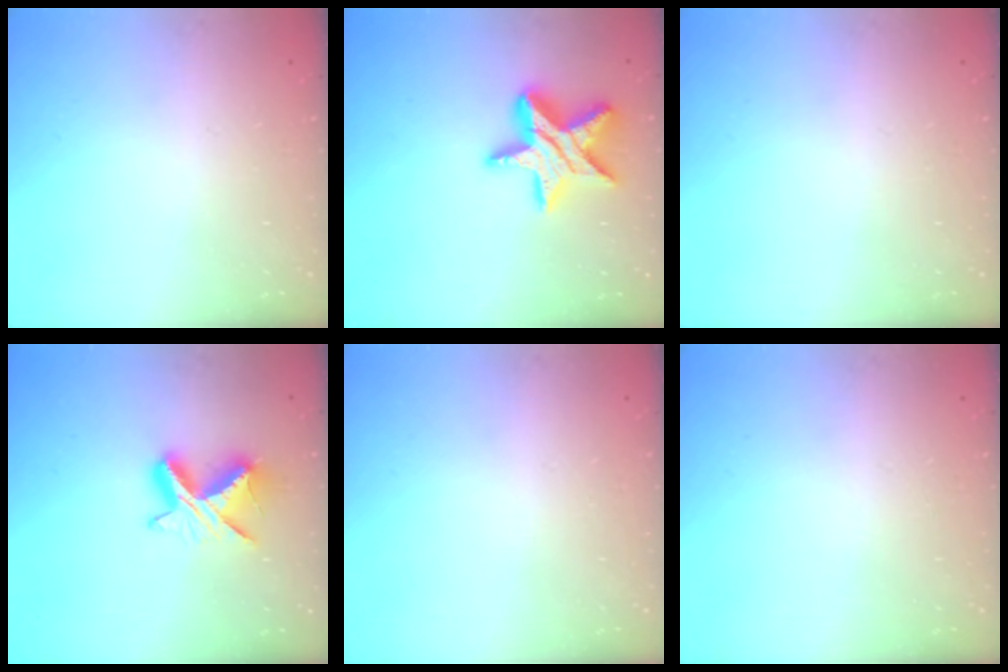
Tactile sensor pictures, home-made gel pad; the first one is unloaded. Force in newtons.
{"total": 15.8, "press": 15.7, "slide": 1.0}
{"total": 0.0}
{"total": 8.9, "press": 8.9, "slide": 0.6}
{"total": 0.0}
{"total": 0.0}